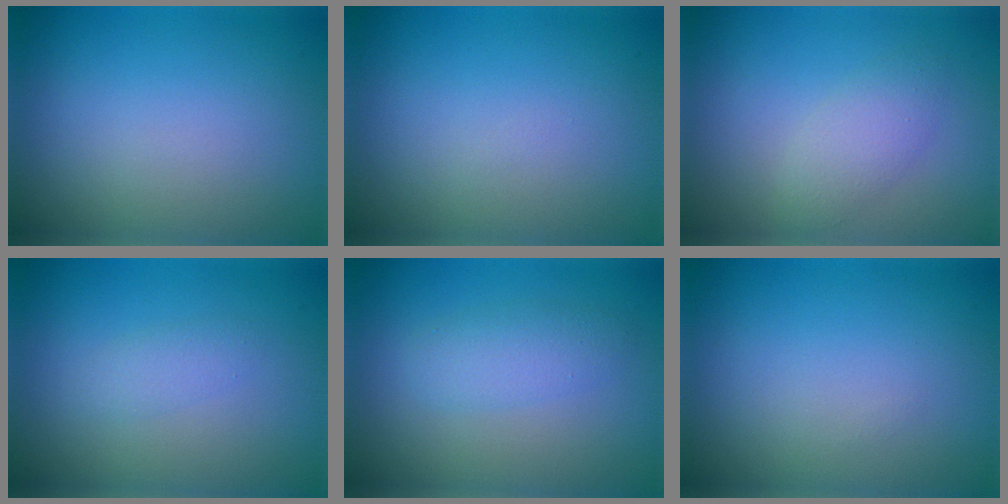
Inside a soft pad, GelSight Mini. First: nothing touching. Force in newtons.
{"total": 0.0}
{"total": 2.3, "press": 2.3, "slide": 0.2}
{"total": 1.3, "press": 1.3, "slide": 0.1}
{"total": 2.4, "press": 2.4, "slide": 0.0}
{"total": 0.0}